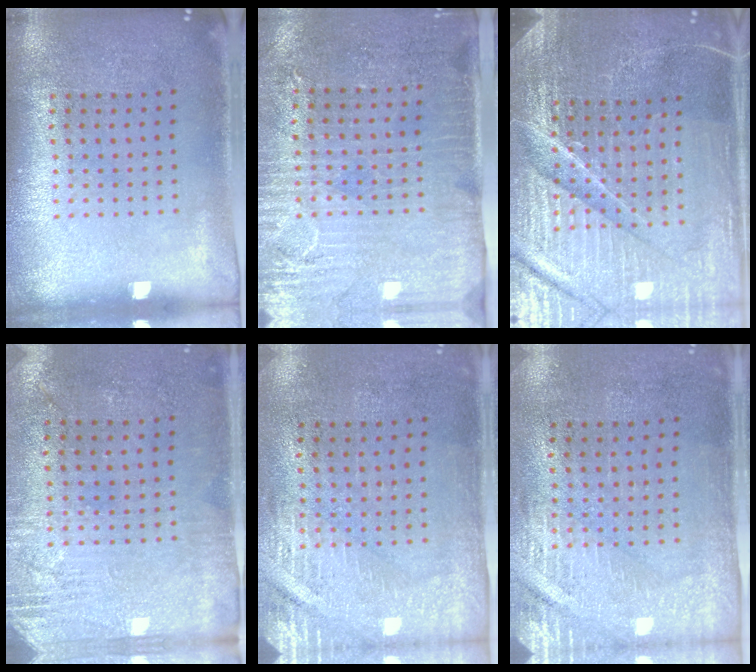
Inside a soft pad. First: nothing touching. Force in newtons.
{"total": 3.2, "press": 2.8, "slide": 1.6}
{"total": 5.7, "press": 5.2, "slide": 2.3}
{"total": 2.8, "press": 2.5, "slide": 1.4}
{"total": 2.9, "press": 2.5, "slide": 1.4}
{"total": 2.9, "press": 2.5, "slide": 1.4}